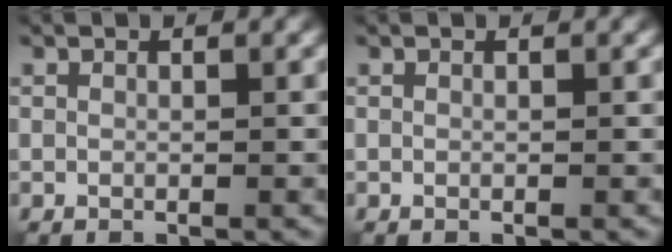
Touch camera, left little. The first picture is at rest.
{"total": 0.0}